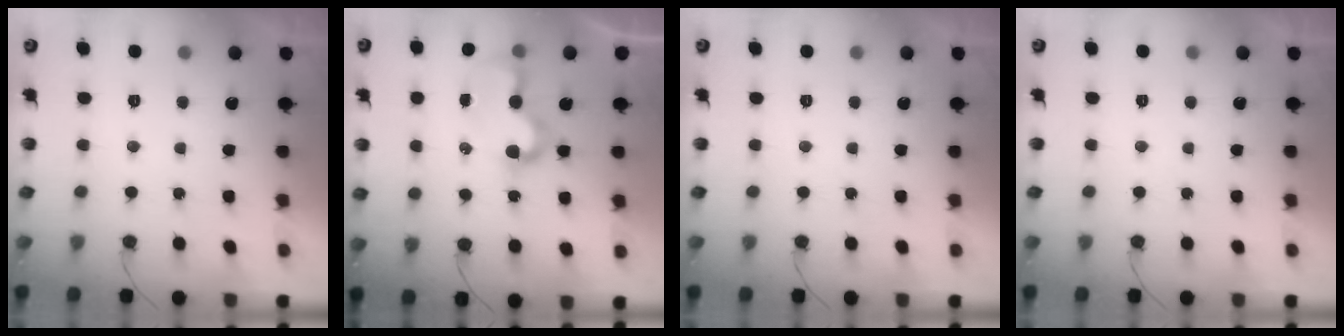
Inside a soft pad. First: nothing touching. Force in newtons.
{"total": 8.7, "press": 8.7, "slide": 0.2}
{"total": 0.0}
{"total": 2.0, "press": 2.0, "slide": 0.1}